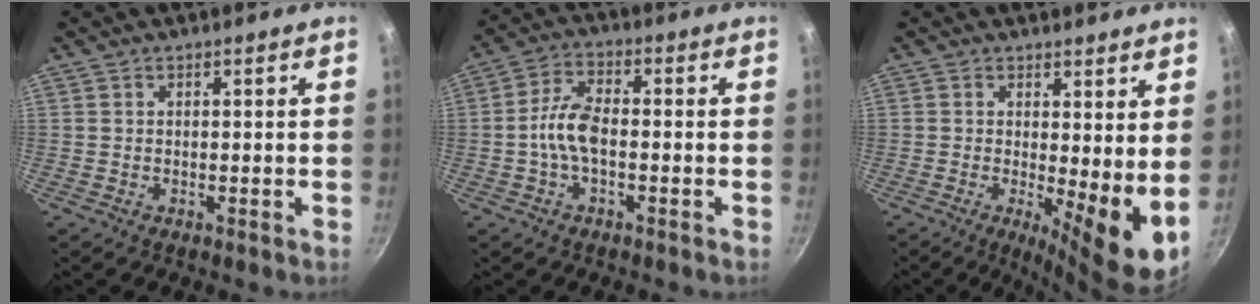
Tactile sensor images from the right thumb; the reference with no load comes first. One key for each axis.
{"total": 6.9, "fx": -1.4, "fy": 3.4, "fz": 5.8, "tx": -0.114, "ty": 0.026, "tz": -0.036}
{"total": 9.1, "fx": 0.3, "fy": 2.6, "fz": 8.7, "tx": -0.114, "ty": -0.025, "tz": 0.003}